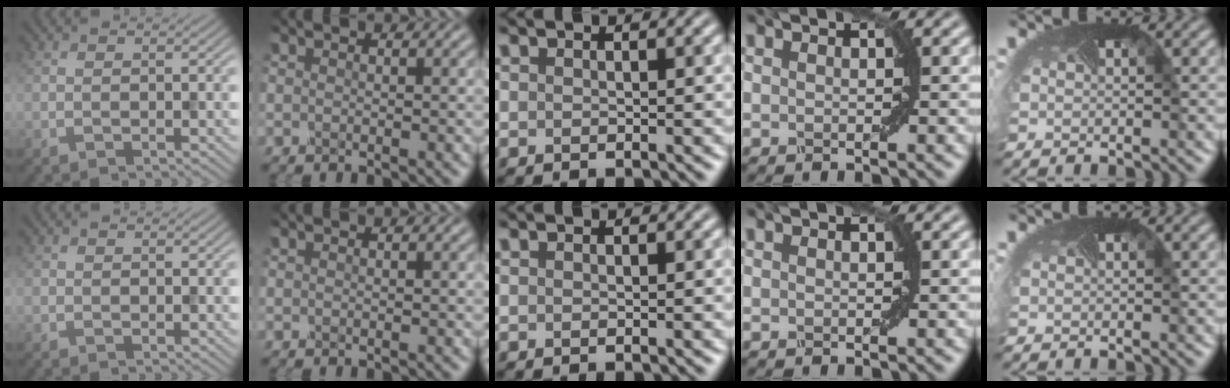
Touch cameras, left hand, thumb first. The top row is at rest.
{}